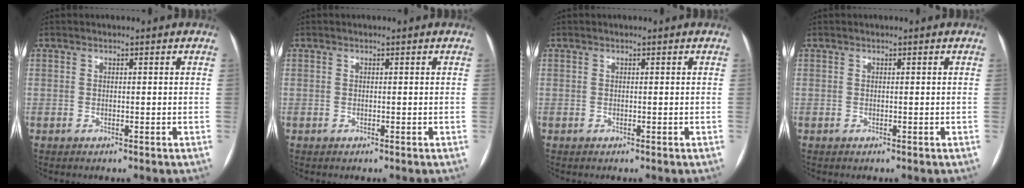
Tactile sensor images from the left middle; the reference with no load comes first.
{"total": 0.0}
{"total": 0.0}
{"total": 0.0}